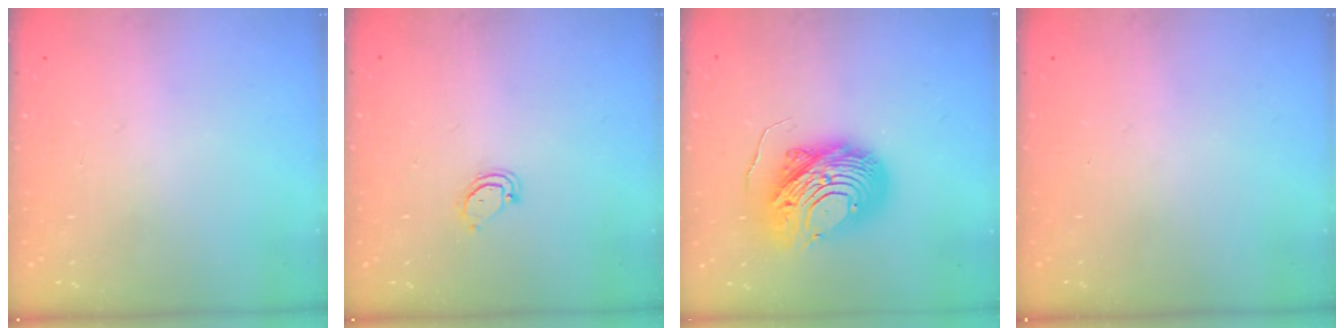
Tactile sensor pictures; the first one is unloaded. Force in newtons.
{"total": 3.4, "press": 3.3, "slide": 0.5}
{"total": 14.3, "press": 14.3, "slide": 1.4}
{"total": 0.0}